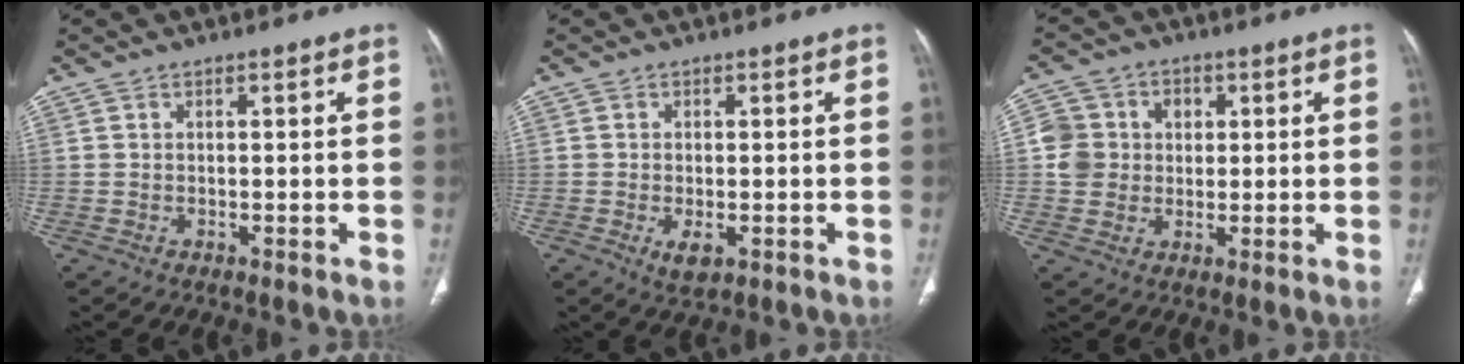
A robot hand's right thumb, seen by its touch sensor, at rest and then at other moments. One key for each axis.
{"total": 3.2, "fx": -1.1, "fy": 1.5, "fz": 2.6, "tx": -0.046, "ty": -0.006, "tz": -0.013}
{"total": 8.0, "fx": 0.9, "fy": 7.6, "fz": 2.6, "tx": -0.021, "ty": 0.008, "tz": 0.014}